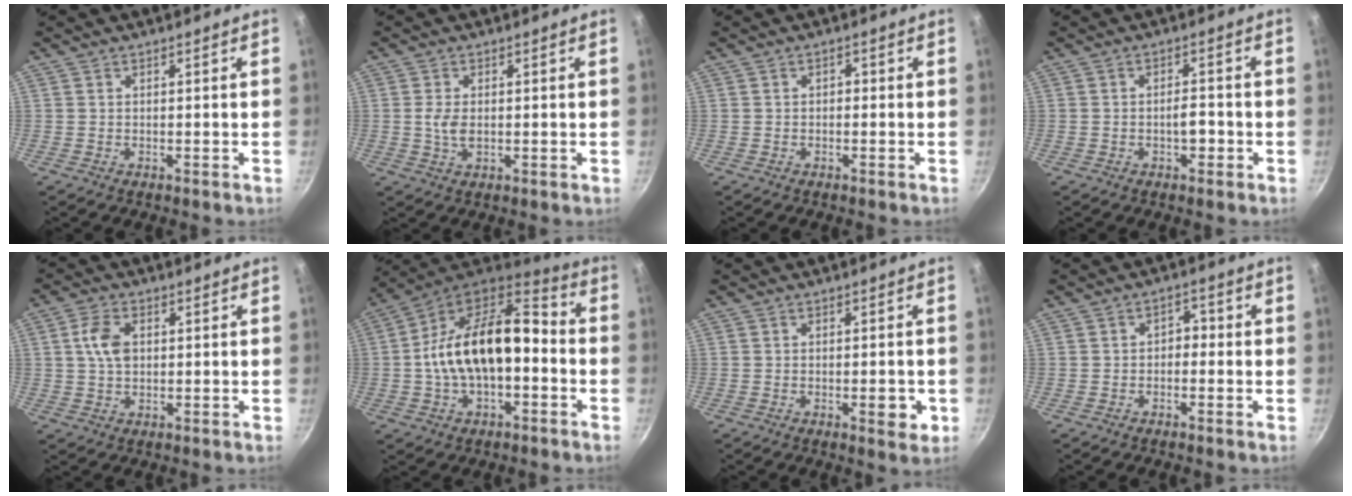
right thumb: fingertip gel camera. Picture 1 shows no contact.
{"total": 3.4, "force": [0.0, 1.9, 2.8], "torque": [-0.058, -0.003, 0.001]}
{"total": 1.0, "force": [-0.2, 0.7, 0.7], "torque": [0.001, 0.006, -0.006]}
{"total": 3.4, "force": [-1.1, 1.7, 2.7], "torque": [-0.029, 0.011, -0.018]}
{"total": 5.8, "force": [1.1, 3.7, 4.4], "torque": [-0.085, 0.003, 0.018]}
{"total": 20.7, "force": [-1.4, 11.1, 17.4], "torque": [-0.276, 0.047, -0.029]}
{"total": 4.1, "force": [-1.3, 1.5, 3.6], "torque": [-0.038, -0.002, -0.014]}
{"total": 2.9, "force": [-0.6, 2.0, 1.9], "torque": [-0.009, 0.017, -0.019]}